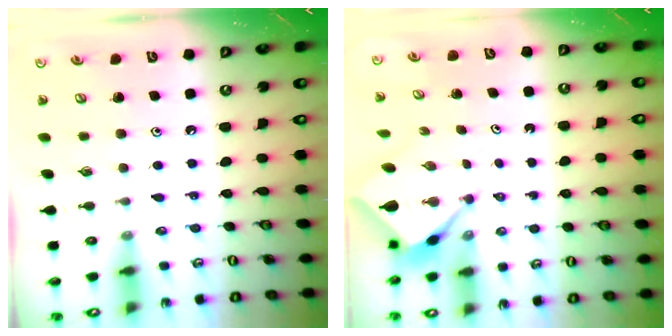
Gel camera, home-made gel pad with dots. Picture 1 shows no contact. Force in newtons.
{"total": 2.6, "press": 2.6, "slide": 0.1}